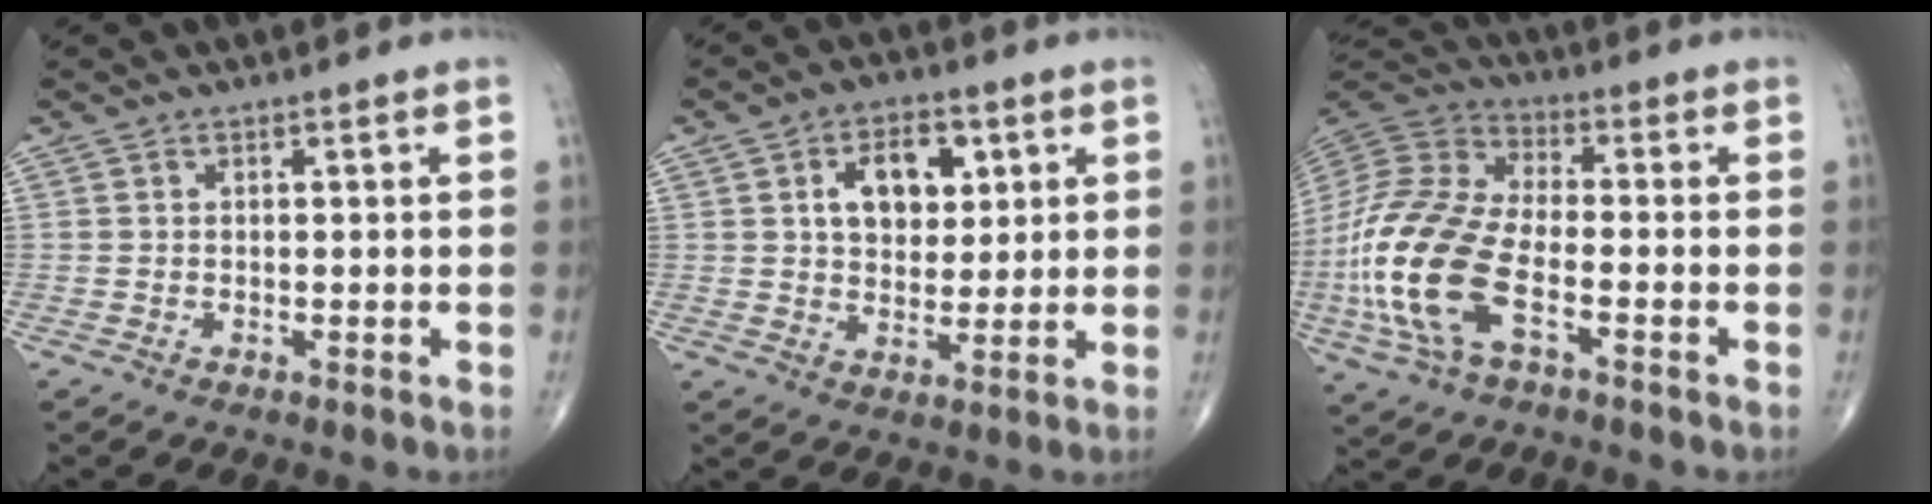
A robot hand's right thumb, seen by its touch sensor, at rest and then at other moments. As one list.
[{"total": 10.0, "force": [3.1, 6.5, 7.0], "torque": [-0.072, -0.007, 0.050]}, {"total": 19.4, "force": [-5.7, 9.1, 16.2], "torque": [-0.364, 0.017, -0.111]}]